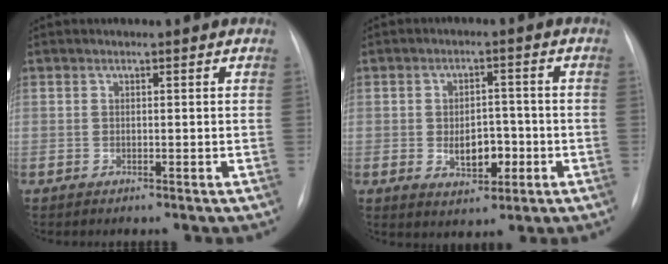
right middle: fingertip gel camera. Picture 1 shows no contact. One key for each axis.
{"total": 5.7, "fx": -1.4, "fy": 3.5, "fz": 4.4, "tx": -0.069, "ty": 0.005, "tz": -0.015}